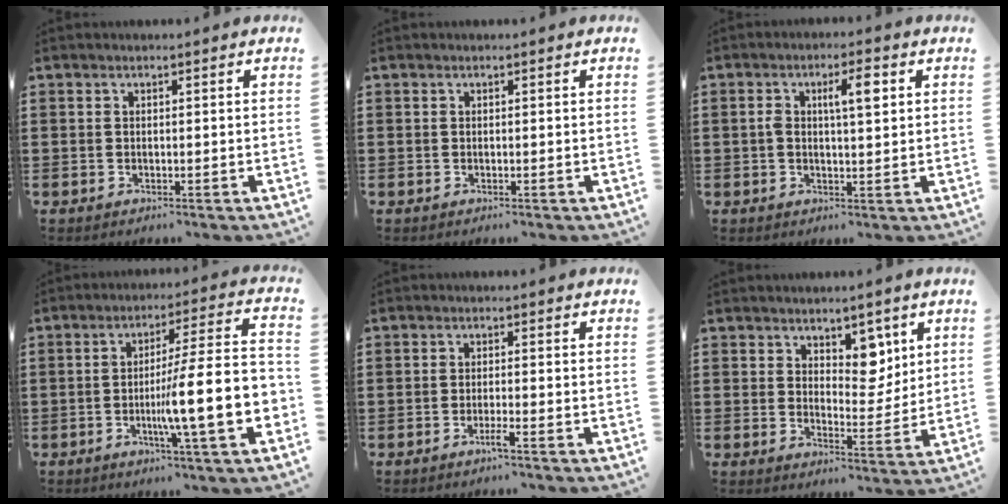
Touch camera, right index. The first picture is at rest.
{"total": 0.0}
{"total": 4.4, "force": [1.1, 1.2, 4.1], "torque": [-0.068, 0.002, 0.011]}
{"total": 13.8, "force": [-3.6, 1.2, 13.3], "torque": [-0.211, -0.022, -0.070]}
{"total": 2.0, "force": [-1.3, -0.2, 1.5], "torque": [-0.032, -0.008, -0.025]}
{"total": 5.7, "force": [3.7, 3.6, 2.4], "torque": [-0.034, -0.010, 0.061]}